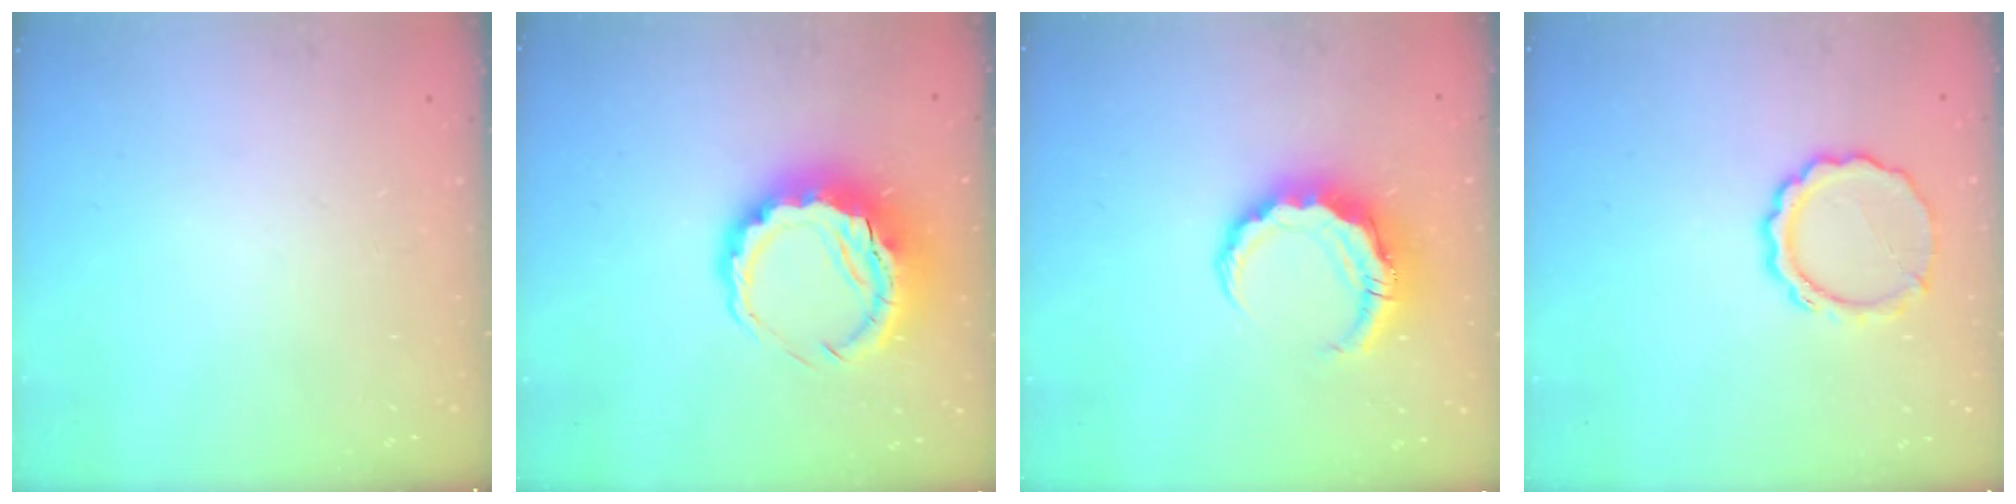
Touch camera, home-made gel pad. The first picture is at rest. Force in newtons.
{"total": 10.0, "press": 9.7, "slide": 2.4}
{"total": 8.2, "press": 8.1, "slide": 1.3}
{"total": 8.6, "press": 8.4, "slide": 1.6}